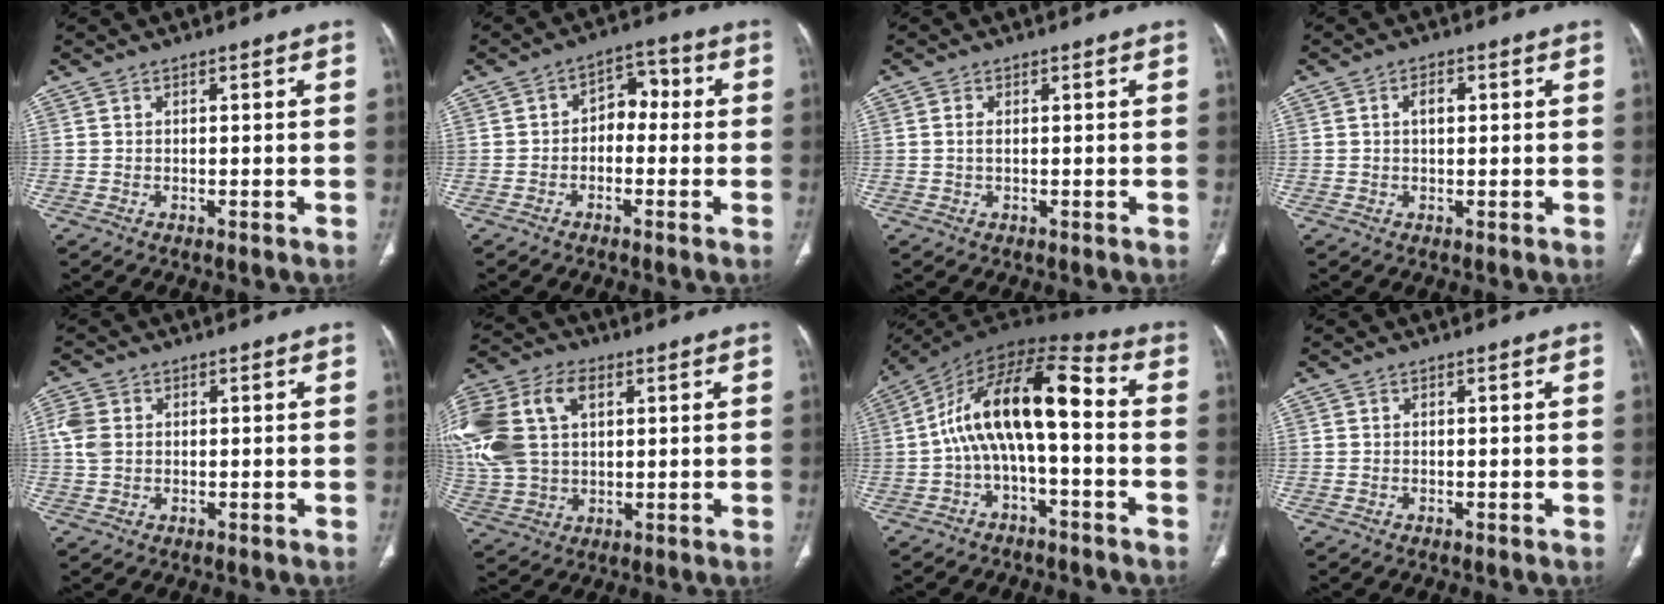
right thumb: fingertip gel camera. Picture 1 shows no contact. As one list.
[{"total": 5.9, "force": [-0.5, 4.2, 4.1], "torque": [-0.035, 0.031, -0.022]}, {"total": 1.2, "force": [0.2, 0.6, 1.0], "torque": [-0.026, 0.002, 0.006]}, {"total": 2.7, "force": [0.6, 1.5, 2.2], "torque": [-0.034, 0.006, 0.009]}, {"total": 4.1, "force": [0.7, 3.1, 2.6], "torque": [-0.068, 0.005, 0.014]}, {"total": 22.7, "force": [6.0, 15.3, 15.6], "torque": [-0.377, 0.032, 0.119]}, {"total": 15.2, "force": [-1.0, 6.3, 13.8], "torque": [-0.240, 0.065, -0.025]}, {"total": 0.0}]